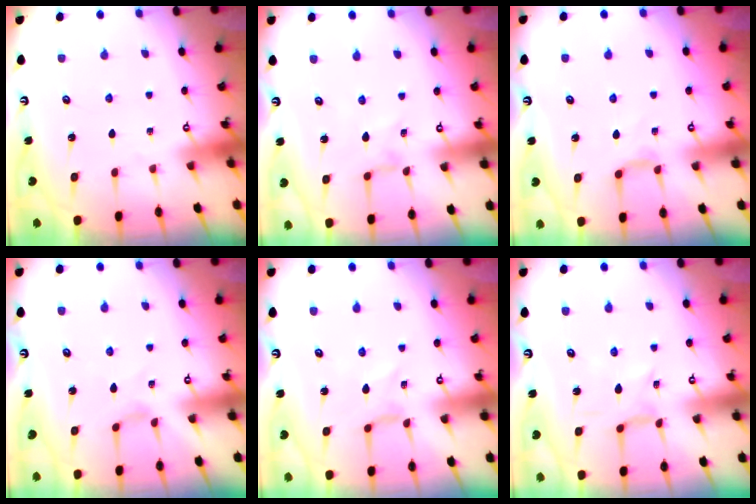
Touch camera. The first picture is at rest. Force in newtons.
{"total": 0.6, "press": 0.5, "slide": 0.3}
{"total": 3.8, "press": 3.8, "slide": 0.6}
{"total": 0.5, "press": 0.5, "slide": 0.2}
{"total": 0.0}
{"total": 1.2, "press": 1.1, "slide": 0.4}